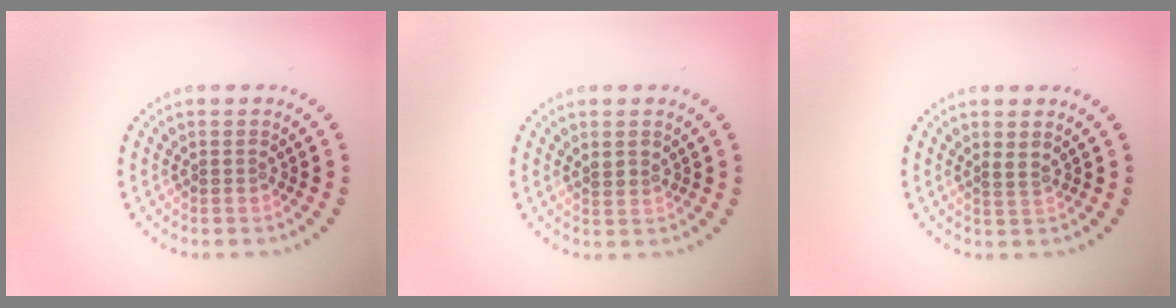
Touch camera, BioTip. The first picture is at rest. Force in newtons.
{"total": 0.9, "press": 0.7, "slide": 0.6}
{"total": 0.8, "press": 0.4, "slide": 0.7}